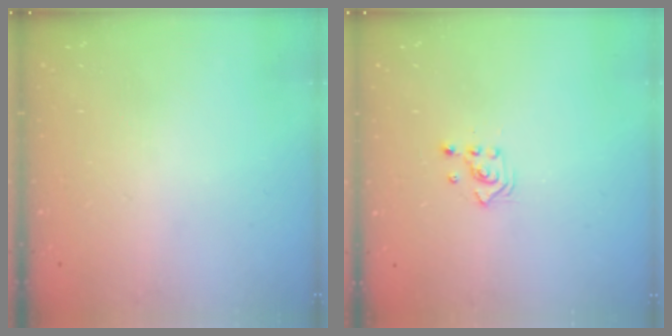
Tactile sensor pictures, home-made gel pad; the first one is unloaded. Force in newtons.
{"total": 2.4, "press": 2.4, "slide": 0.3}